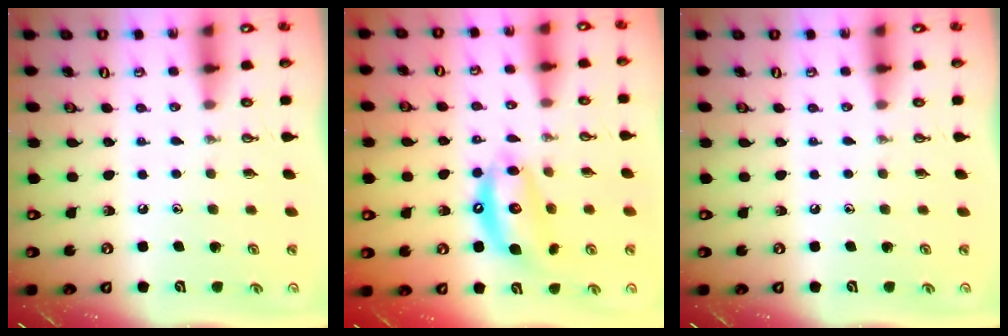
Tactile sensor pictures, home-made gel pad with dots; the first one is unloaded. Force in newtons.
{"total": 10.7, "press": 10.7, "slide": 0.9}
{"total": 0.0}